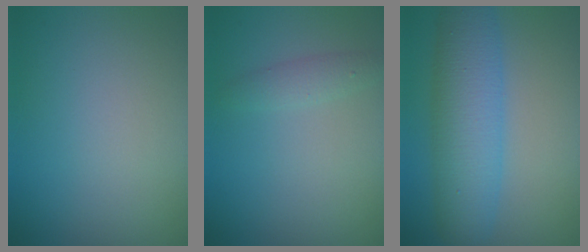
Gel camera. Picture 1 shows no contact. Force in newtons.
{"total": 1.3, "press": 1.3, "slide": 0.0}
{"total": 6.5, "press": 6.5, "slide": 0.1}